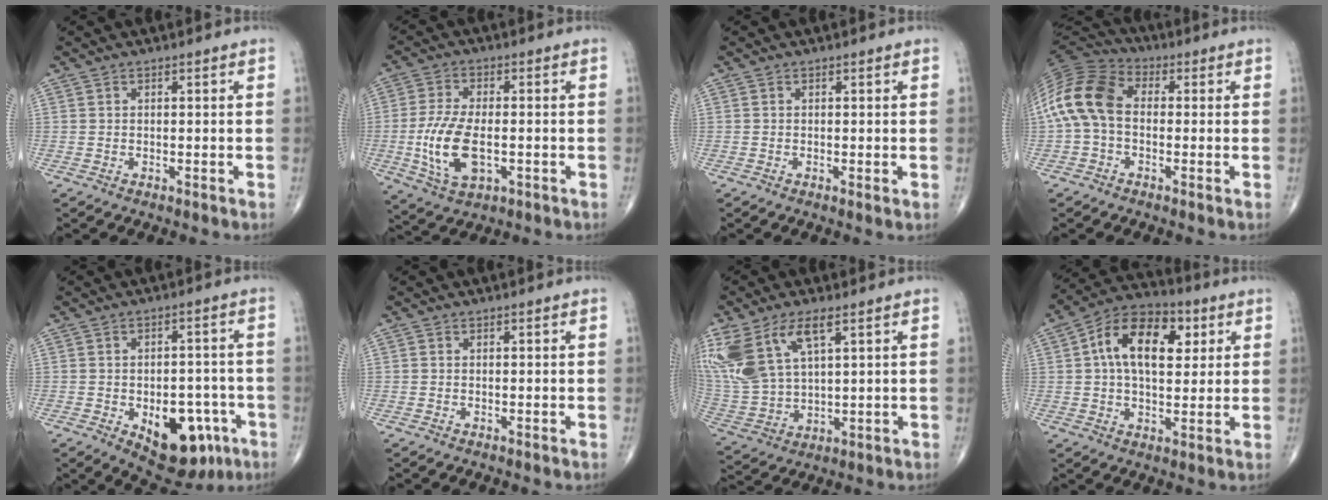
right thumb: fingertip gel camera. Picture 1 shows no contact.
{"total": 11.4, "force": [-2.1, 5.7, 9.7], "torque": [-0.198, -0.001, -0.035]}
{"total": 0.7, "force": [0.0, 0.1, 0.7], "torque": [-0.012, -0.003, -0.003]}
{"total": 13.0, "force": [-0.2, 8.8, 9.6], "torque": [-0.196, 0.032, -0.018]}
{"total": 14.1, "force": [-5.7, 8.0, 10.1], "torque": [-0.101, 0.027, -0.065]}
{"total": 0.0}
{"total": 17.6, "force": [7.7, 8.5, 13.3], "torque": [-0.307, -0.015, 0.160]}
{"total": 15.2, "force": [3.9, 8.9, 11.7], "torque": [-0.173, 0.011, 0.057]}